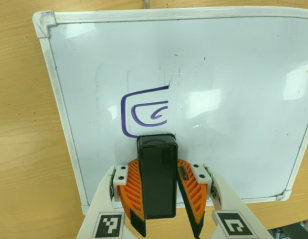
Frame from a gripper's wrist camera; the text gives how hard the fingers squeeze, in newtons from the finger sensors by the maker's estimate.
{"total": 8.8, "left": 9.1, "right": 8.6}